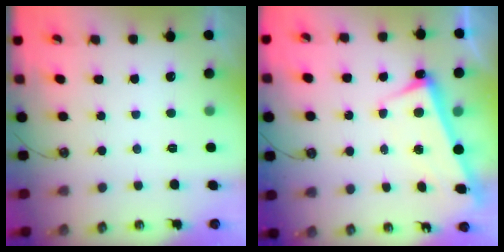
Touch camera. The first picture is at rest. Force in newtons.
{"total": 3.3, "press": 3.2, "slide": 0.9}